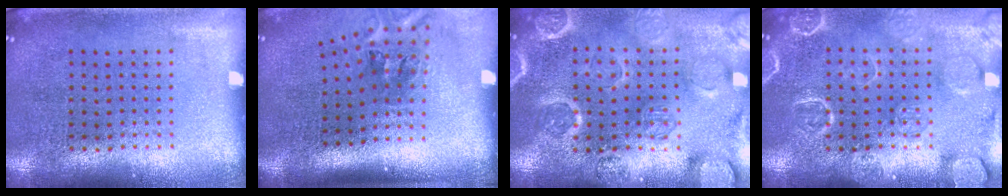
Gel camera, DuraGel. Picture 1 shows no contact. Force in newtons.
{"total": 2.3, "press": 1.4, "slide": 1.9}
{"total": 3.5, "press": 3.4, "slide": 0.9}
{"total": 4.5, "press": 4.4, "slide": 0.7}